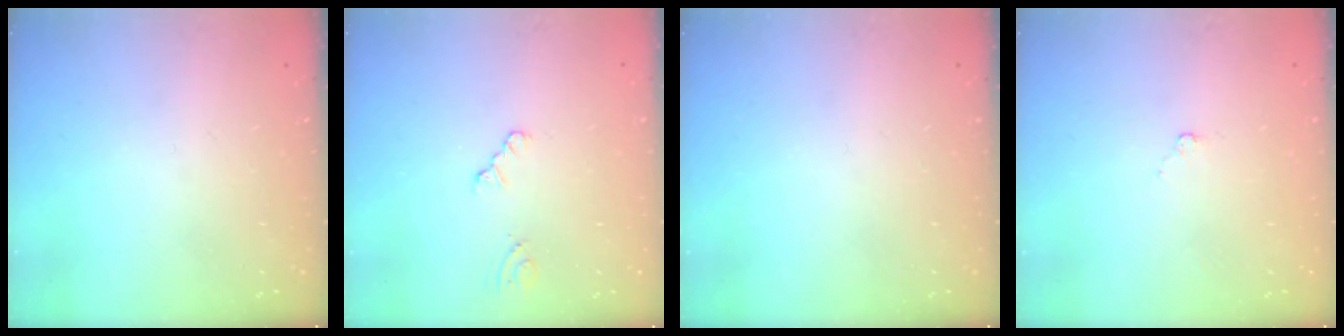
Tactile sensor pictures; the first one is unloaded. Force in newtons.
{"total": 1.2, "press": 1.2, "slide": 0.2}
{"total": 0.0}
{"total": 1.3, "press": 1.3, "slide": 0.3}